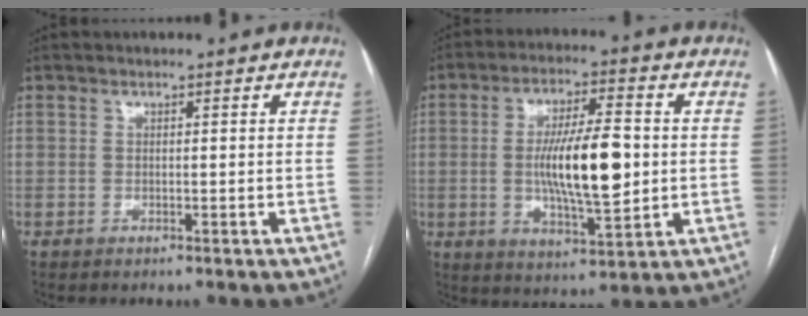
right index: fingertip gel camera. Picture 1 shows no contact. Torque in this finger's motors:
{"motor_torque": [2.14, 0.00, 0.77, 0.21]}